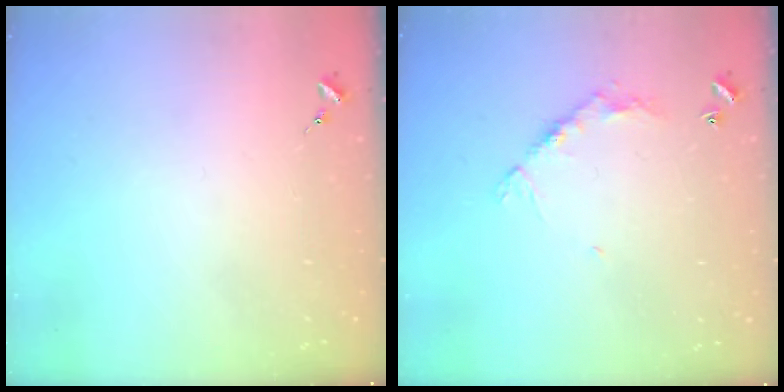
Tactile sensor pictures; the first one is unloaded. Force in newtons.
{"total": 8.1, "press": 8.1, "slide": 0.7}